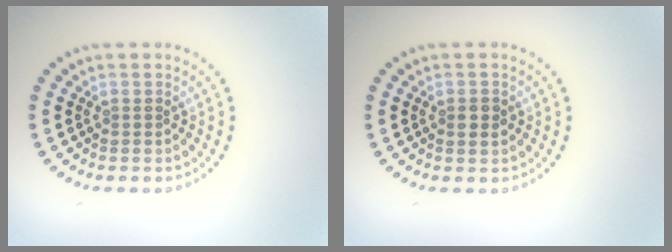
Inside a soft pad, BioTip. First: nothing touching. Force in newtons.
{"total": 1.4, "press": 1.4, "slide": 0.1}